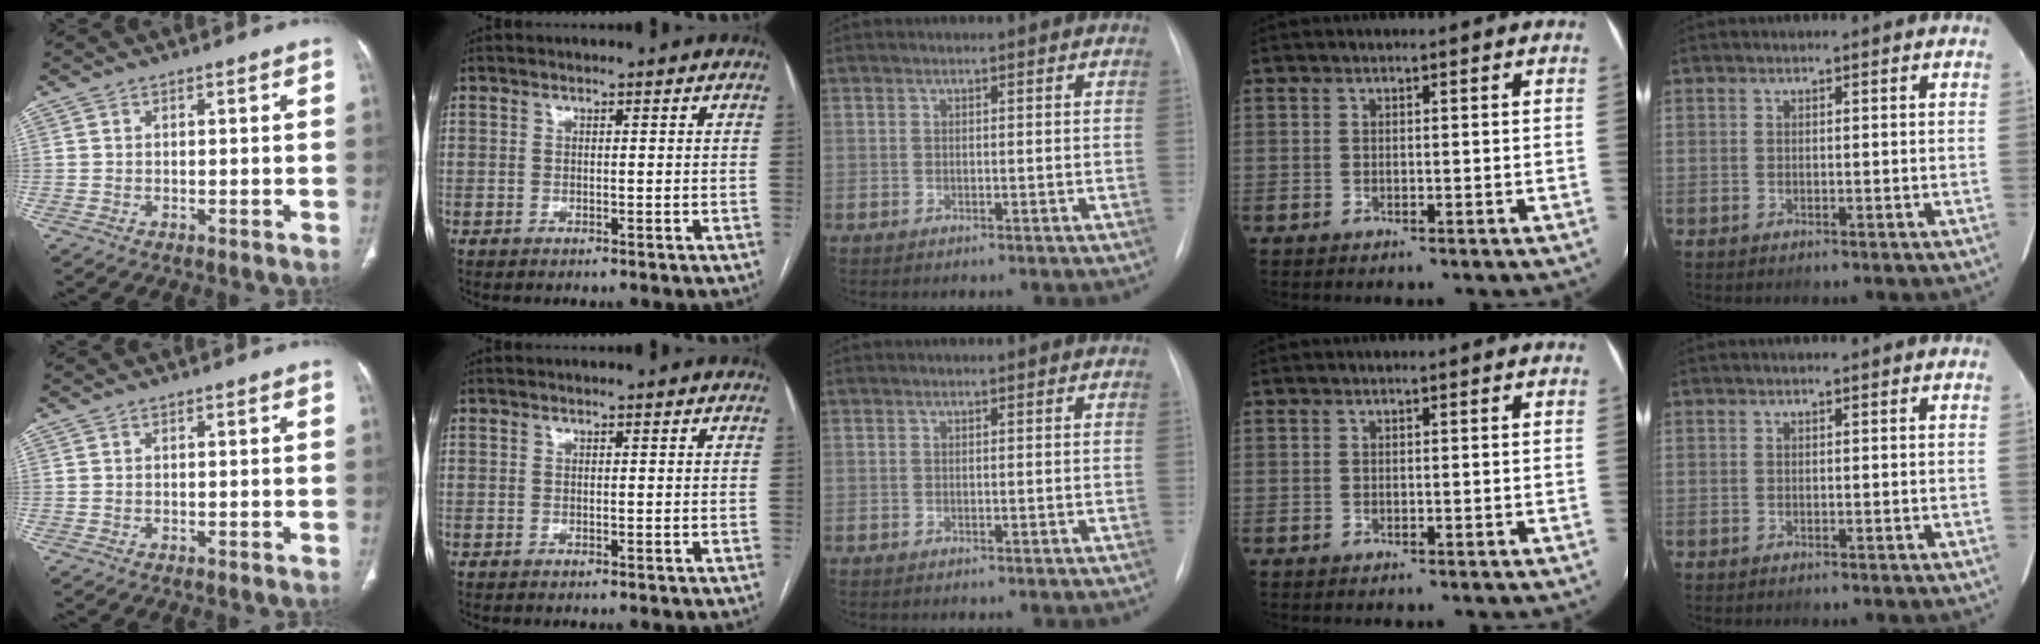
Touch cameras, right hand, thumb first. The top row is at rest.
{}